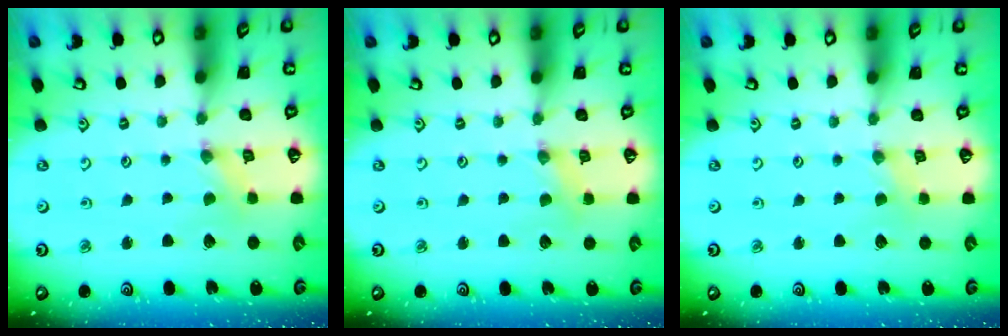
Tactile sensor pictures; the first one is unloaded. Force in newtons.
{"total": 1.1, "press": 1.1, "slide": 0.2}
{"total": 0.0}